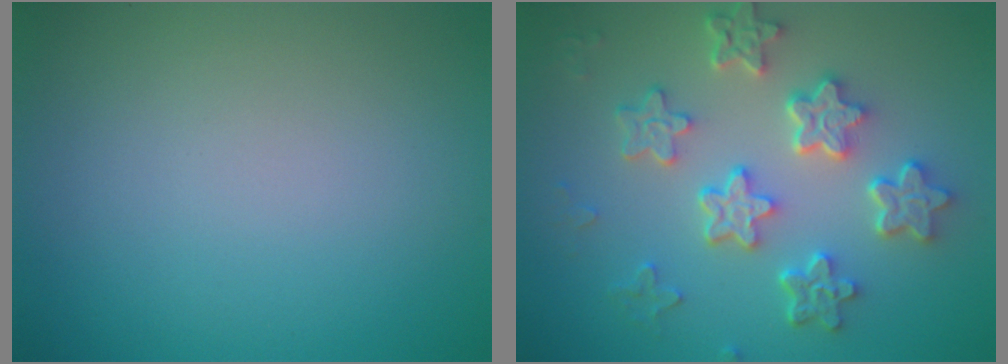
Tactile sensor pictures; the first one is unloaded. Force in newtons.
{"total": 5.8, "press": 4.6, "slide": 3.6}